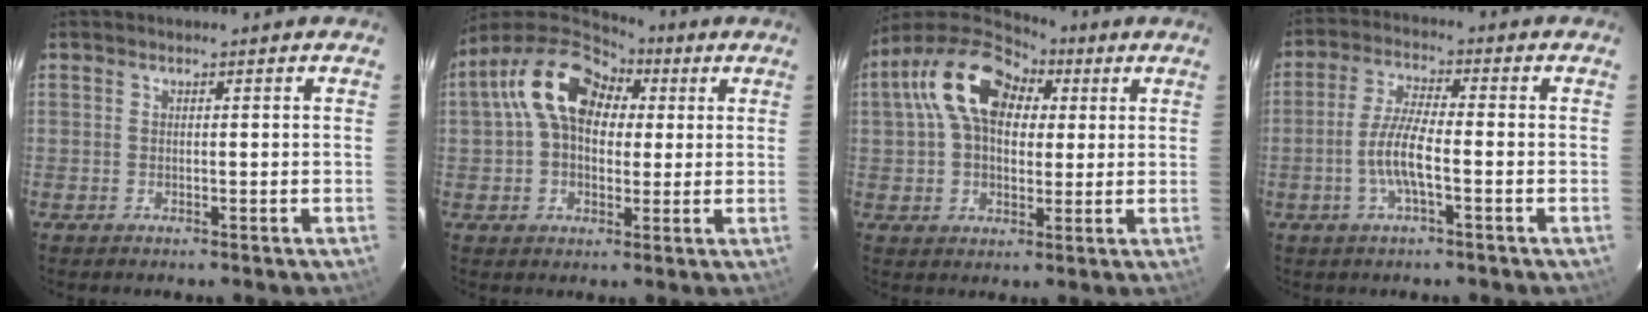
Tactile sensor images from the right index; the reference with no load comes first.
{"total": 14.9, "force": [4.0, 10.1, 10.1], "torque": [-0.190, 0.046, 0.062]}
{"total": 16.1, "force": [5.0, 10.4, 11.2], "torque": [-0.218, 0.048, 0.079]}
{"total": 6.9, "force": [-2.3, 1.1, 6.4], "torque": [-0.134, 0.002, -0.046]}